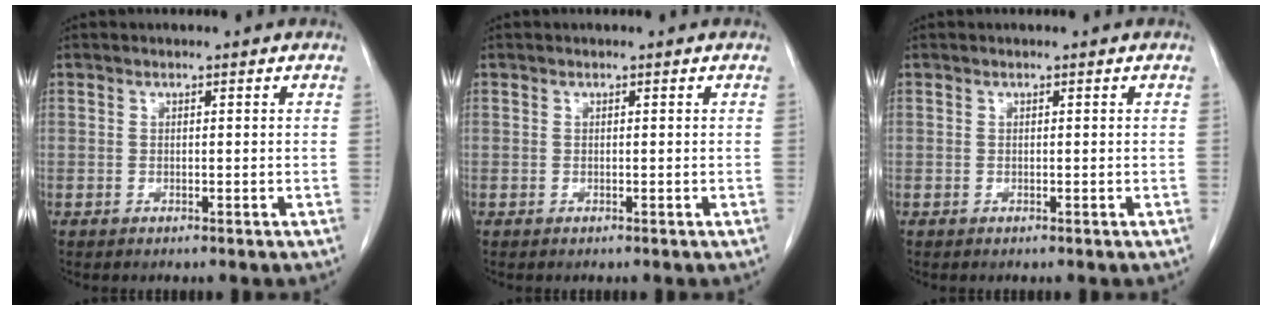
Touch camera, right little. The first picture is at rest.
{"total": 0.0}
{"total": 0.0}